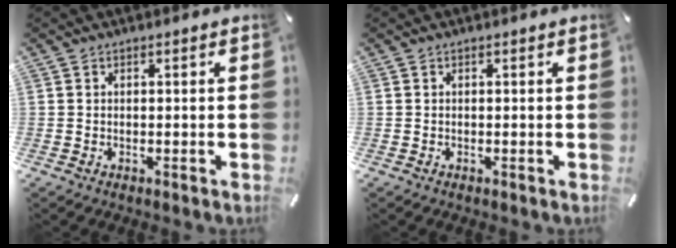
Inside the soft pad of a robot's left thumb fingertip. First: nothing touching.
{"total": 0.0}